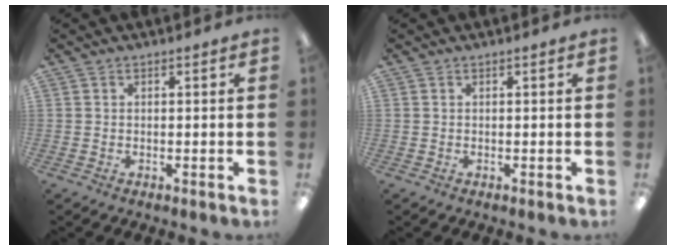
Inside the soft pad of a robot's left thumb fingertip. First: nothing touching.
{"total": 0.0}